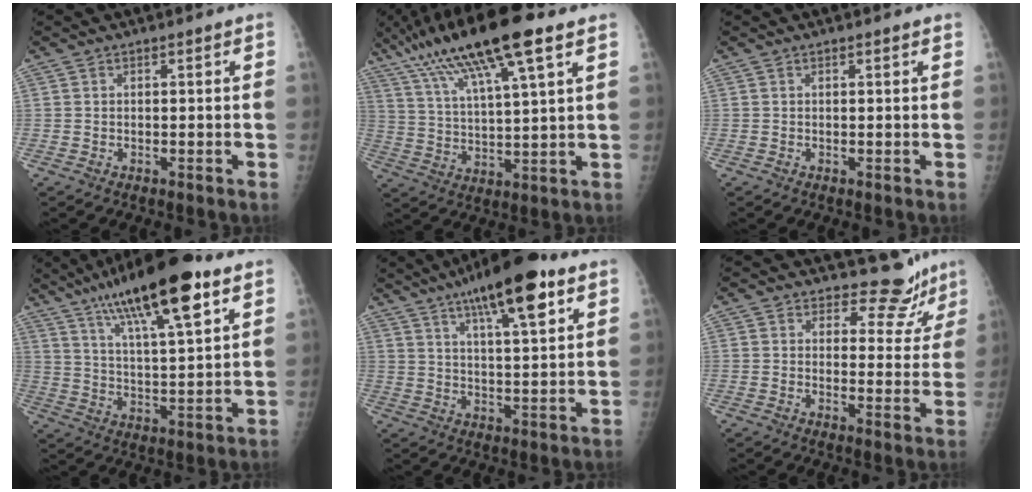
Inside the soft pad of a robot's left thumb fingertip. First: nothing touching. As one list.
[{"total": 17.9, "force": [10.5, 3.1, 14.2], "torque": [-0.263, -0.009, 0.193]}, {"total": 0.9, "force": [0.7, 0.2, 0.5], "torque": [-0.005, 0.001, 0.008]}, {"total": 20.0, "force": [11.5, 4.8, 15.6], "torque": [-0.249, -0.028, 0.197]}, {"total": 15.9, "force": [9.1, 4.1, 12.4], "torque": [-0.179, -0.025, 0.142]}, {"total": 8.0, "force": [7.4, 3.1, 0.1], "torque": [0.035, -0.066, 0.081]}]